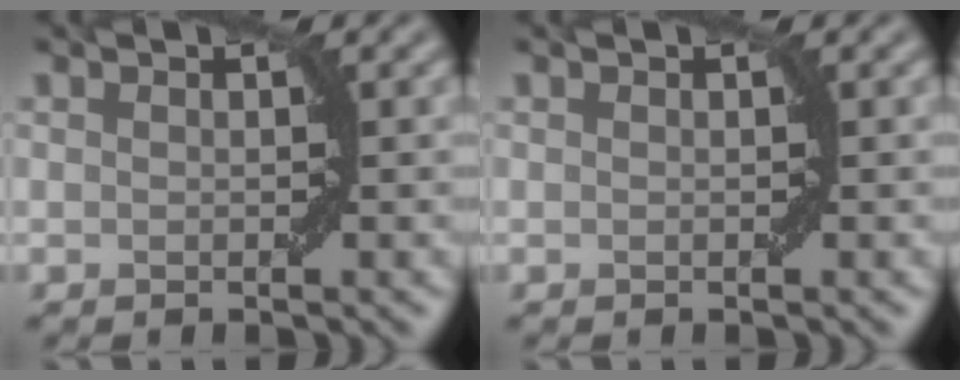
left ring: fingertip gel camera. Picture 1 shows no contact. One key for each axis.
{"total": 0.0}